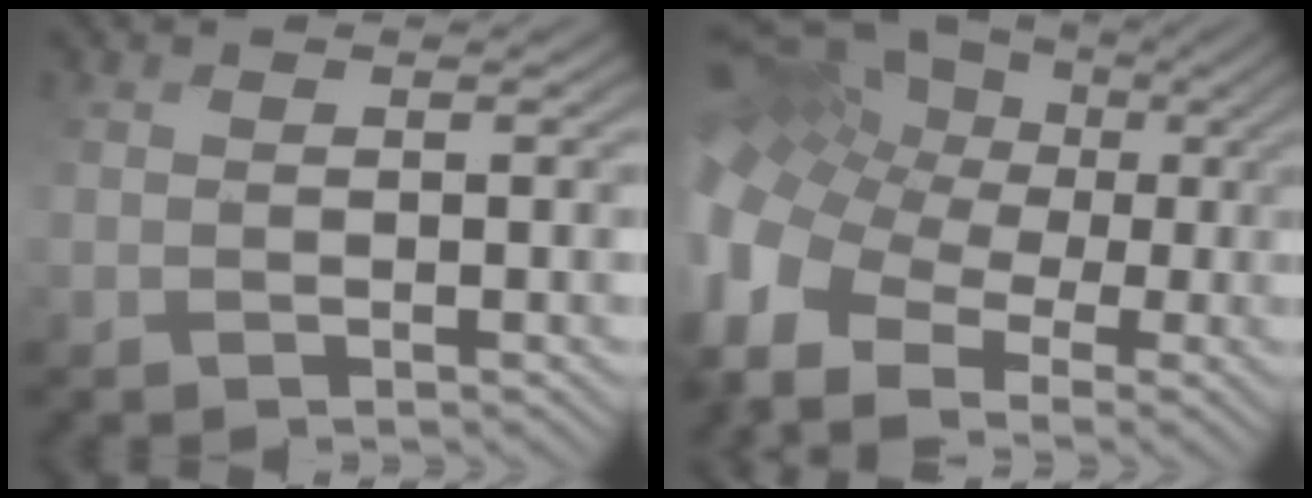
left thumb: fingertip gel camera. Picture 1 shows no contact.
{"total": 14.1, "force": [-1.9, 10.5, 9.2], "torque": [-0.263, -0.010, -0.003]}